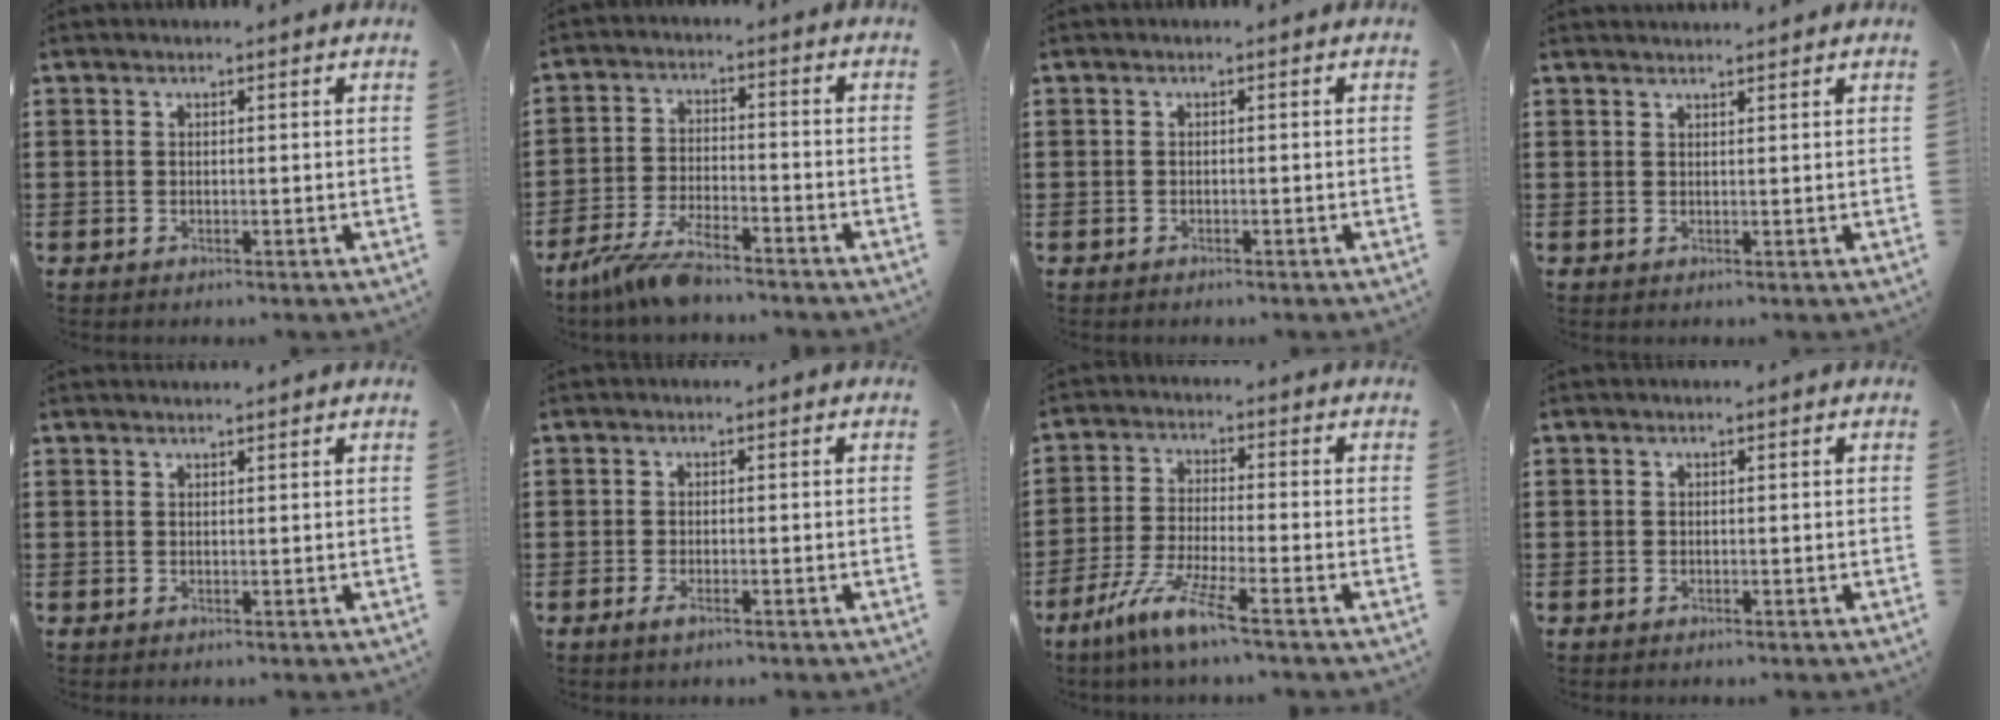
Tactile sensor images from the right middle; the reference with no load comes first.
{"total": 6.5, "force": [-5.6, 1.0, 3.1], "torque": [-0.083, -0.011, -0.110]}
{"total": 0.6, "force": [-0.6, 0.3, 0.1], "torque": [-0.002, 0.001, -0.012]}
{"total": 1.2, "force": [1.2, 0.1, 0.0], "torque": [-0.003, -0.001, 0.023]}
{"total": 0.6, "force": [0.6, 0.0, 0.1], "torque": [-0.004, -0.001, 0.012]}
{"total": 1.6, "force": [-0.9, 0.5, 1.2], "torque": [-0.030, -0.002, -0.020]}
{"total": 7.5, "force": [-5.5, 0.3, 5.1], "torque": [-0.114, -0.015, -0.108]}
{"total": 0.6, "force": [-0.4, 0.5, 0.0], "torque": [0.000, 0.004, -0.009]}